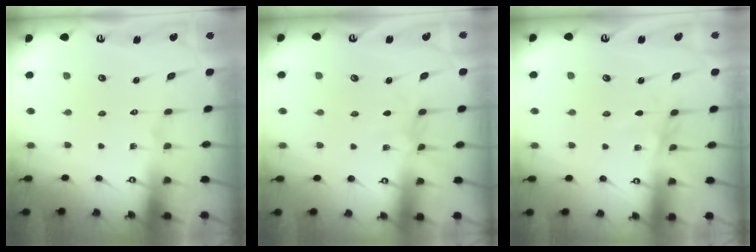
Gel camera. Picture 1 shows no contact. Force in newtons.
{"total": 3.2, "press": 3.1, "slide": 0.4}
{"total": 1.8, "press": 1.8, "slide": 0.4}